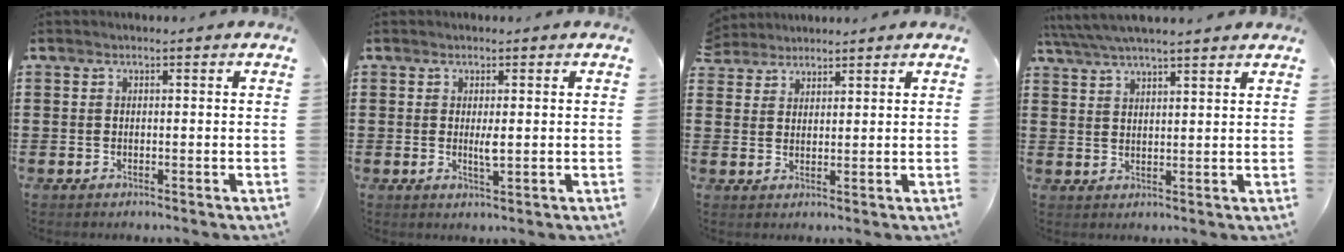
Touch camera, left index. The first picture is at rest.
{"total": 2.2, "force": [0.2, 0.4, 2.1], "torque": [-0.042, -0.003, 0.003]}
{"total": 2.7, "force": [2.5, 0.8, -0.4], "torque": [-0.003, 0.001, 0.050]}
{"total": 4.3, "force": [3.9, 0.1, 1.9], "torque": [-0.049, -0.013, 0.070]}